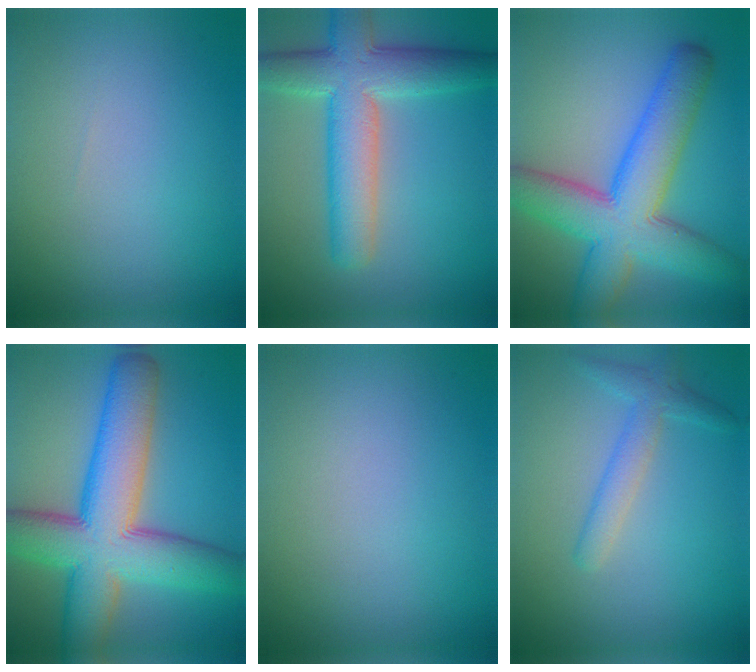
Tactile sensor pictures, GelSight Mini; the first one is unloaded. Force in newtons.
{"total": 8.0, "press": 8.0, "slide": 0.2}
{"total": 9.9, "press": 9.9, "slide": 0.4}
{"total": 12.6, "press": 12.6, "slide": 0.6}
{"total": 0.0}
{"total": 2.5, "press": 2.5, "slide": 0.1}